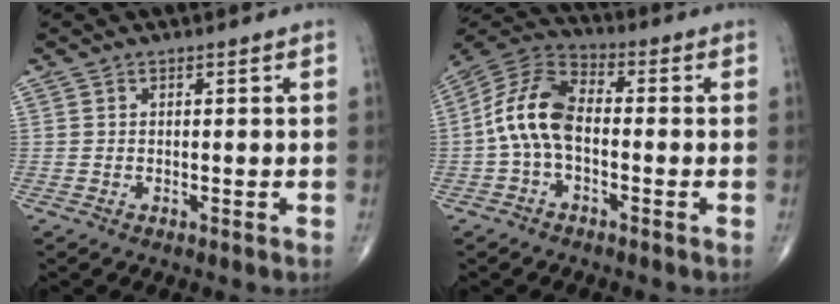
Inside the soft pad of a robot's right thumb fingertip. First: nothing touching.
{"total": 11.1, "force": [-1.2, 6.3, 9.1], "torque": [-0.179, 0.035, -0.035]}